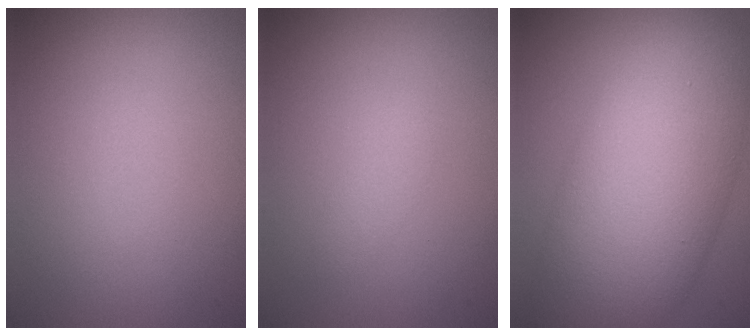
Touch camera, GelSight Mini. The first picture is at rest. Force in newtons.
{"total": 0.9, "press": 0.9, "slide": 0.0}
{"total": 11.4, "press": 11.4, "slide": 0.5}